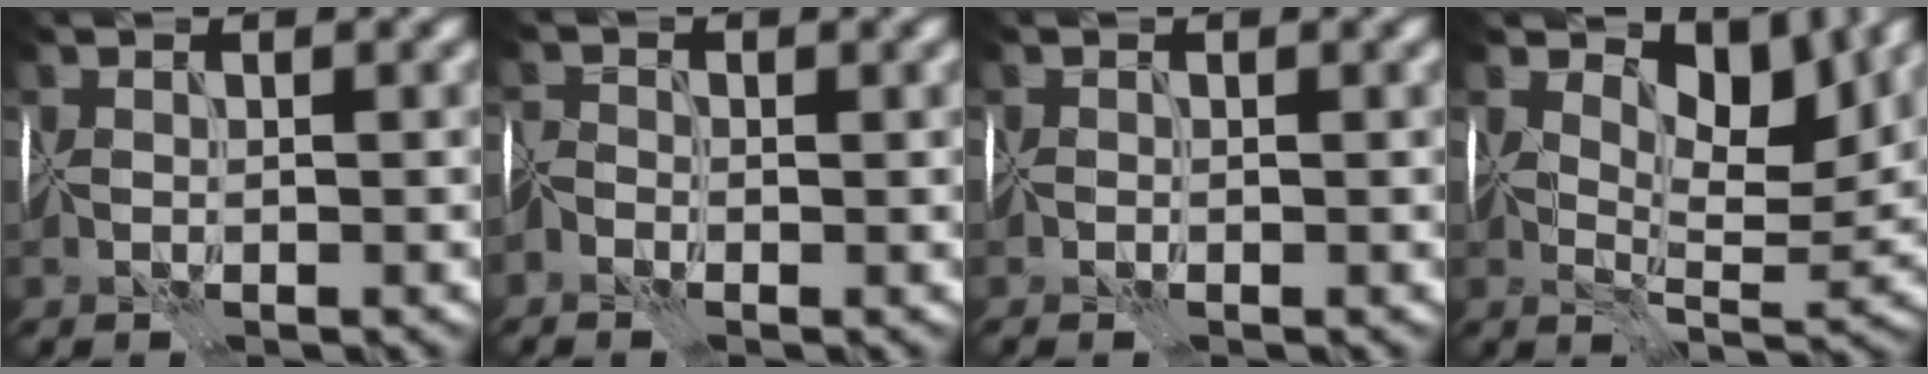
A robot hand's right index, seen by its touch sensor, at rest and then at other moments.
{"total": 1.3, "force": [-0.8, 1.0, 0.5], "torque": [-0.011, 0.004, -0.027]}
{"total": 0.8, "force": [-0.8, 0.1, -0.1], "torque": [-0.002, -0.006, -0.013]}
{"total": 5.9, "force": [3.4, 2.8, 4.0], "torque": [-0.058, -0.009, 0.047]}